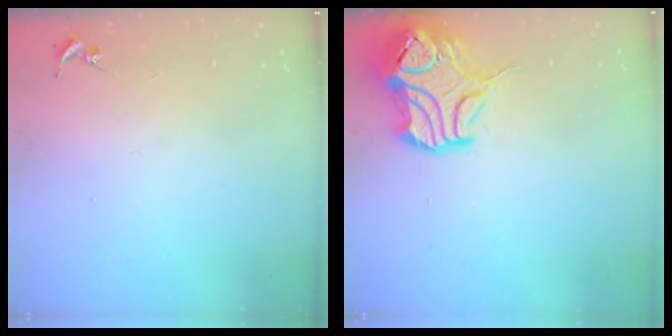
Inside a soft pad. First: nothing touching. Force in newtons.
{"total": 15.7, "press": 15.6, "slide": 2.3}